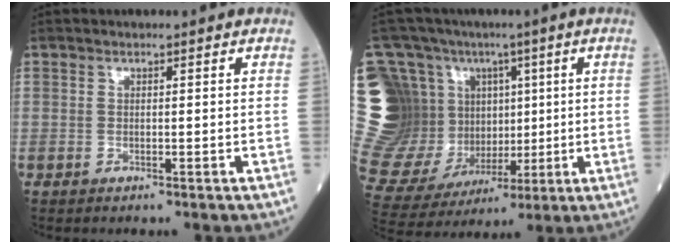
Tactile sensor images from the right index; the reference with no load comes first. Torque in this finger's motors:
{"motor_torque": [0.62, 0.56, -0.03, -0.07]}